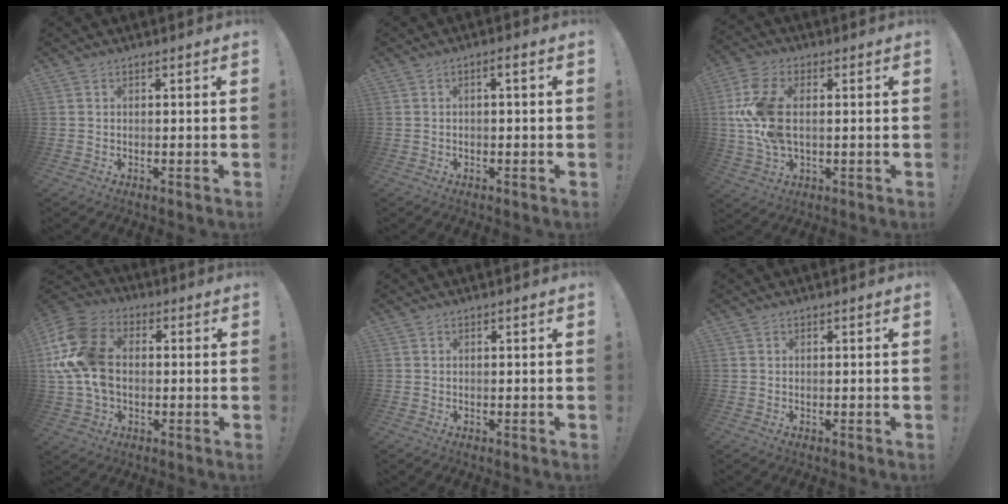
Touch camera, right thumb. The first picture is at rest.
{"total": 1.7, "force": [-0.7, 0.2, 1.5], "torque": [-0.030, 0.006, -0.014]}
{"total": 13.8, "force": [1.1, 7.8, 11.4], "torque": [-0.226, -0.005, 0.023]}
{"total": 17.5, "force": [0.9, 12.7, 12.0], "torque": [-0.232, 0.016, 0.023]}
{"total": 0.0}
{"total": 0.0}